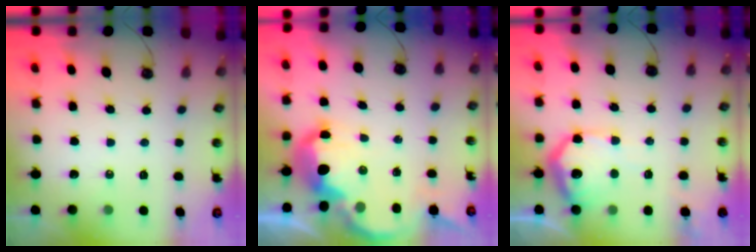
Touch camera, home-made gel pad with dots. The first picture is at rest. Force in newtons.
{"total": 9.8, "press": 9.8, "slide": 0.6}
{"total": 15.3, "press": 15.3, "slide": 1.1}